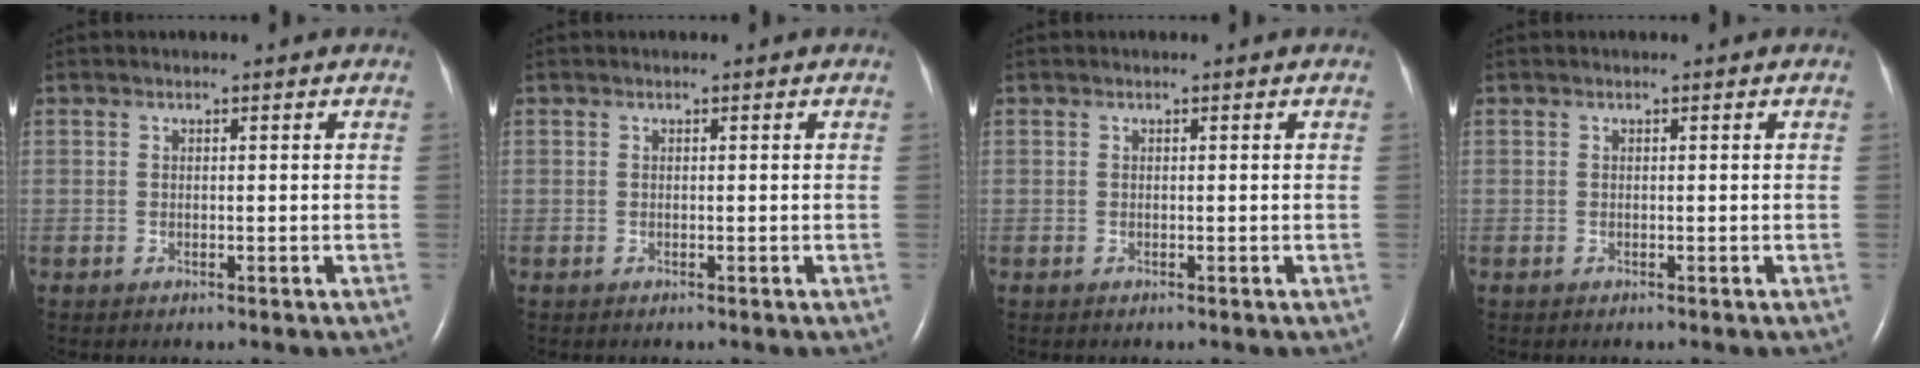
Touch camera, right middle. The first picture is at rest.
{"total": 0.0}
{"total": 0.0}
{"total": 0.0}